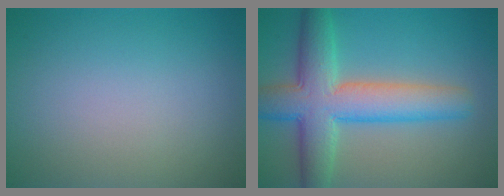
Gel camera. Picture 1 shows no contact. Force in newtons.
{"total": 8.4, "press": 8.4, "slide": 0.4}